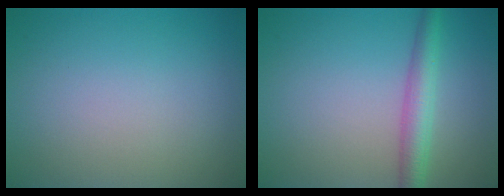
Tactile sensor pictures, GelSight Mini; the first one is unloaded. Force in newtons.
{"total": 3.4, "press": 3.4, "slide": 0.2}